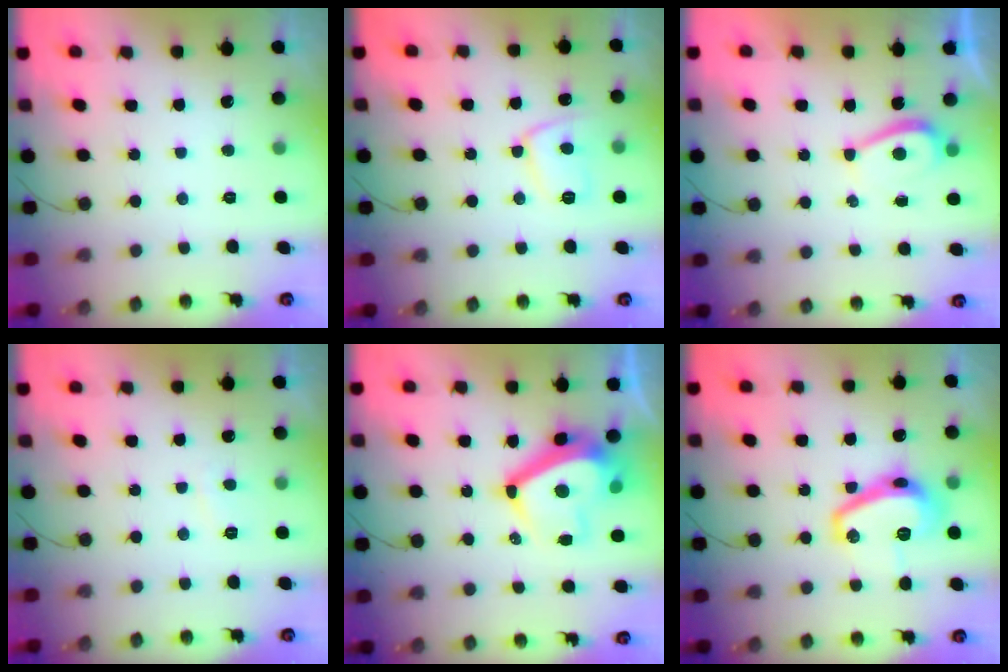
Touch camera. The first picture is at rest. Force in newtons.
{"total": 9.7, "press": 9.7, "slide": 0.7}
{"total": 4.3, "press": 4.3, "slide": 0.6}
{"total": 1.3, "press": 1.2, "slide": 0.6}
{"total": 13.5, "press": 13.3, "slide": 1.9}
{"total": 14.0, "press": 14.0, "slide": 0.8}